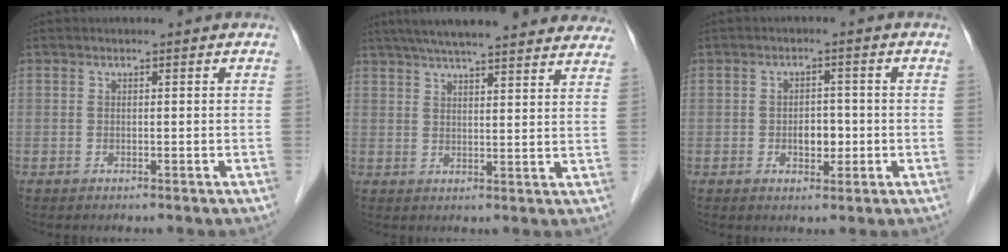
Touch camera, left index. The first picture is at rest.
{"total": 25.0, "force": [22.0, 3.0, 11.5], "torque": [-0.177, 0.014, 0.276]}
{"total": 3.3, "force": [-0.7, 2.0, 2.5], "torque": [-0.035, 0.004, -0.006]}